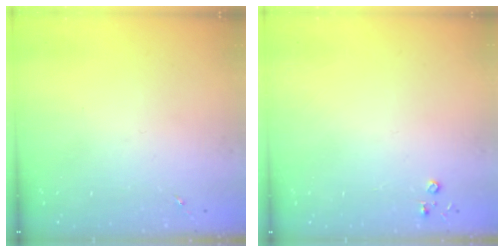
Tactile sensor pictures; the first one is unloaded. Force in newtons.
{"total": 2.8, "press": 2.8, "slide": 0.3}